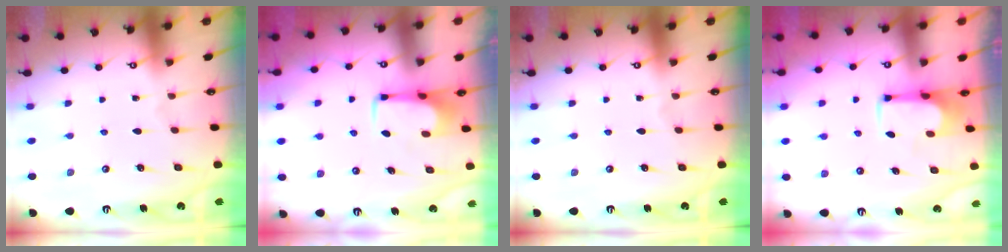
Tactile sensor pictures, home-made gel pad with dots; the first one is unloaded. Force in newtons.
{"total": 1.7, "press": 1.6, "slide": 0.5}
{"total": 0.0}
{"total": 3.9, "press": 3.7, "slide": 1.1}